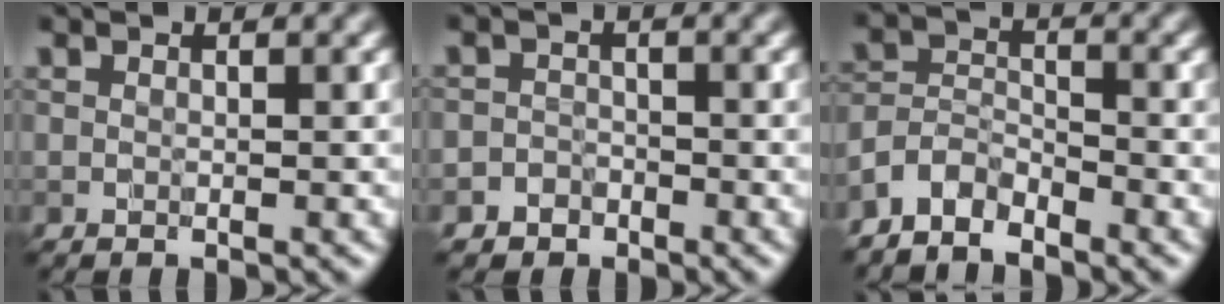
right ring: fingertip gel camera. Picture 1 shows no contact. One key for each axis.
{"total": 1.6, "fx": -1.2, "fy": 1.1, "fz": -0.3, "tx": 0.025, "ty": 0.008, "tz": -0.027}
{"total": 2.8, "fx": -2.5, "fy": 1.0, "fz": 0.7, "tx": -0.011, "ty": 0.008, "tz": -0.060}